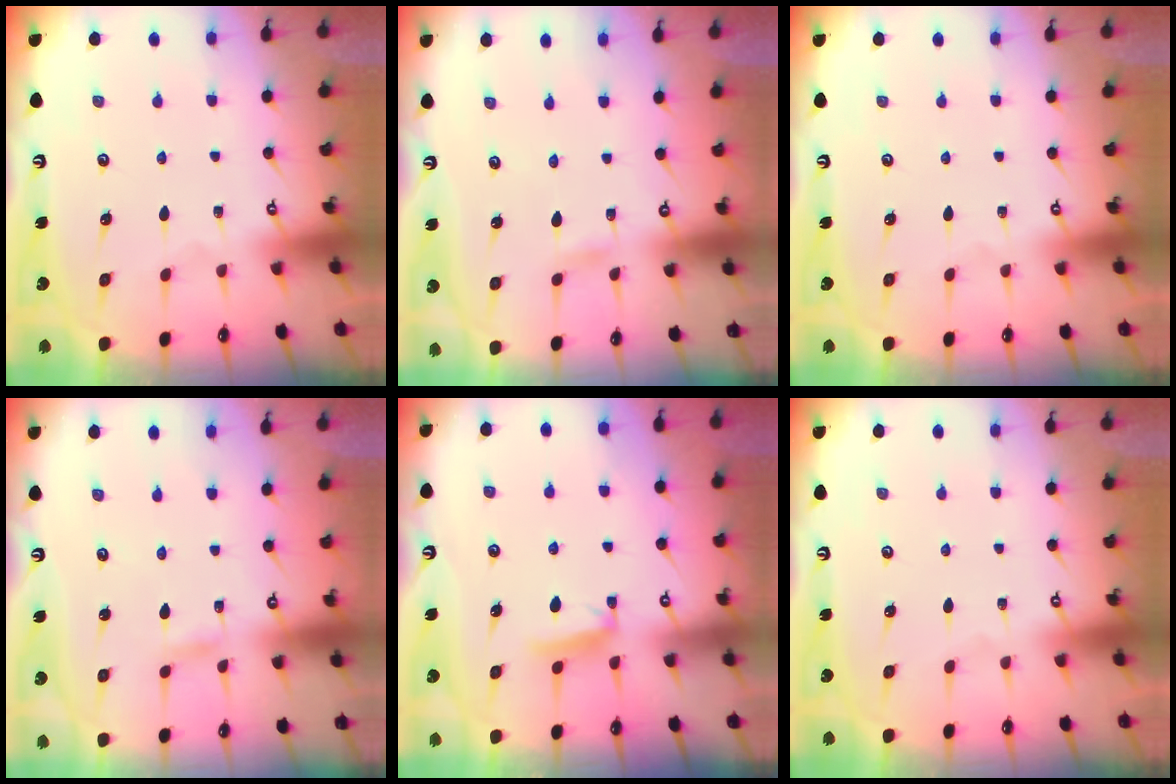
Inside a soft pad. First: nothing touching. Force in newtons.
{"total": 1.8, "press": 1.8, "slide": 0.2}
{"total": 0.0}
{"total": 1.9, "press": 1.9, "slide": 0.1}
{"total": 5.3, "press": 5.2, "slide": 0.8}
{"total": 0.0}